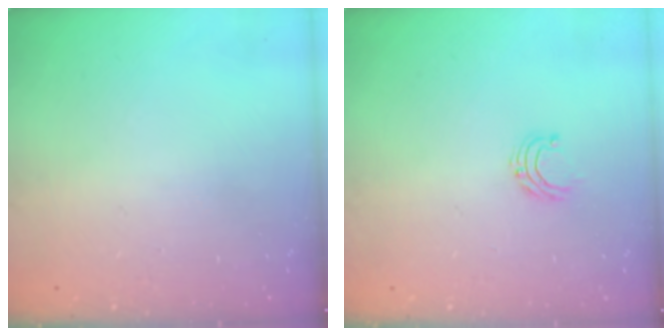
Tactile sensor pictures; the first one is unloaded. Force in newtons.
{"total": 4.9, "press": 4.9, "slide": 0.5}